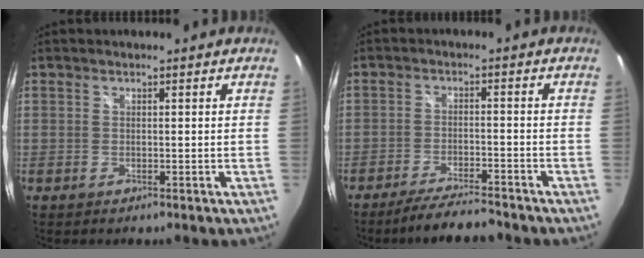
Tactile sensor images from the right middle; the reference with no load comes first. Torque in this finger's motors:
{"motor_torque": [1.09, -1.05, 0.48, 0.19]}